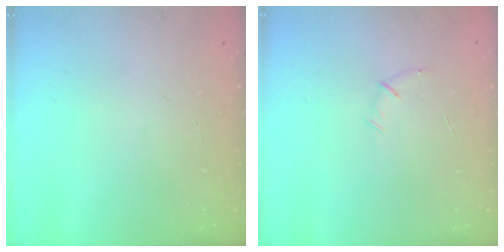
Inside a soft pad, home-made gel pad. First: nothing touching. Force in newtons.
{"total": 5.2, "press": 5.0, "slide": 1.1}